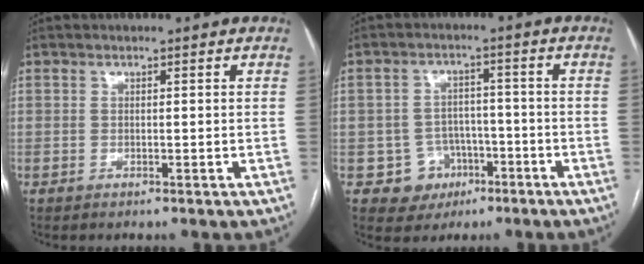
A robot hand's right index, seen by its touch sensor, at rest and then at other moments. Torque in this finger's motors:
{"motor_torque": [-0.34, -0.03, -0.59, -0.16]}